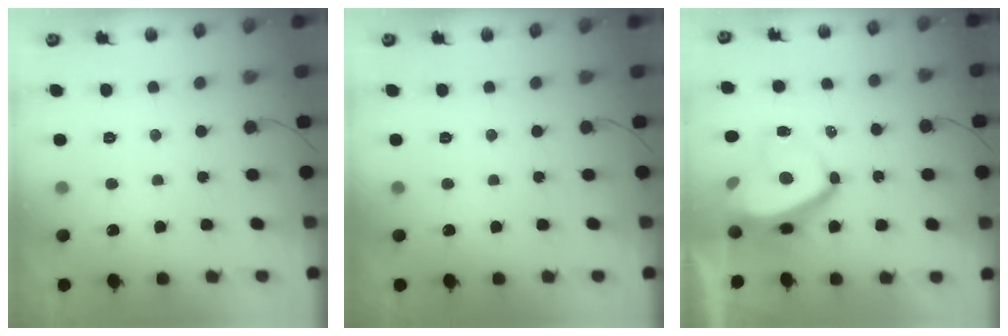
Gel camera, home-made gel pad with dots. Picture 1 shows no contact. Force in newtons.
{"total": 0.0}
{"total": 9.0, "press": 9.0, "slide": 0.5}